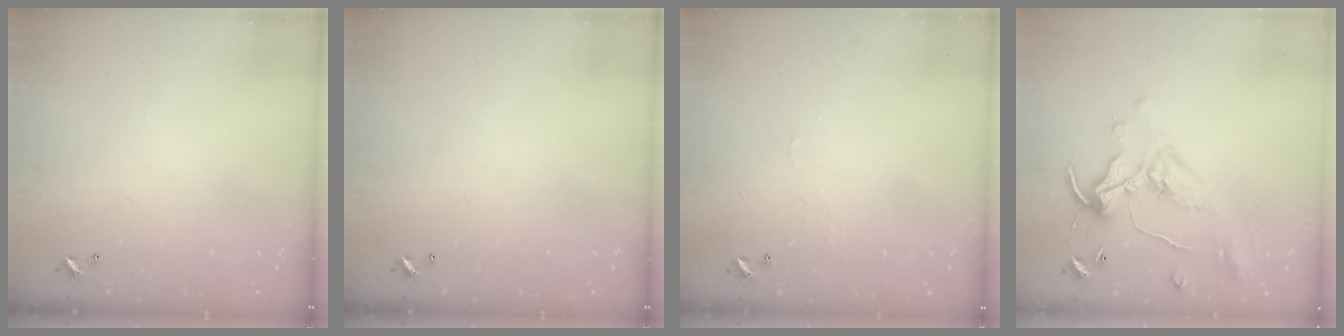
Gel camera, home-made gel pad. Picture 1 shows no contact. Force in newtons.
{"total": 0.0}
{"total": 2.3, "press": 2.2, "slide": 0.5}
{"total": 1.1, "press": 0.8, "slide": 0.8}